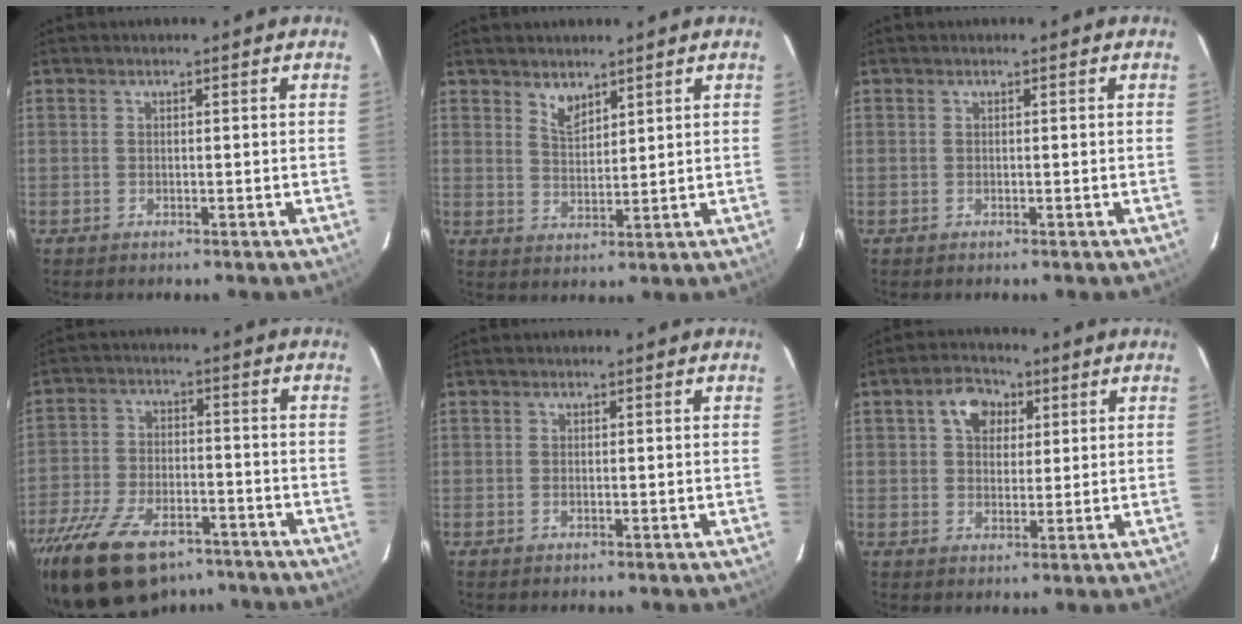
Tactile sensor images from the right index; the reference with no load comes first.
{"total": 3.7, "force": [3.0, 1.5, 1.5], "torque": [-0.023, -0.001, 0.056]}
{"total": 0.0}
{"total": 18.8, "force": [-13.3, 9.3, 9.6], "torque": [-0.213, -0.020, -0.218]}
{"total": 0.0}
{"total": 6.5, "force": [2.5, 4.8, 3.5], "torque": [-0.056, 0.021, 0.042]}